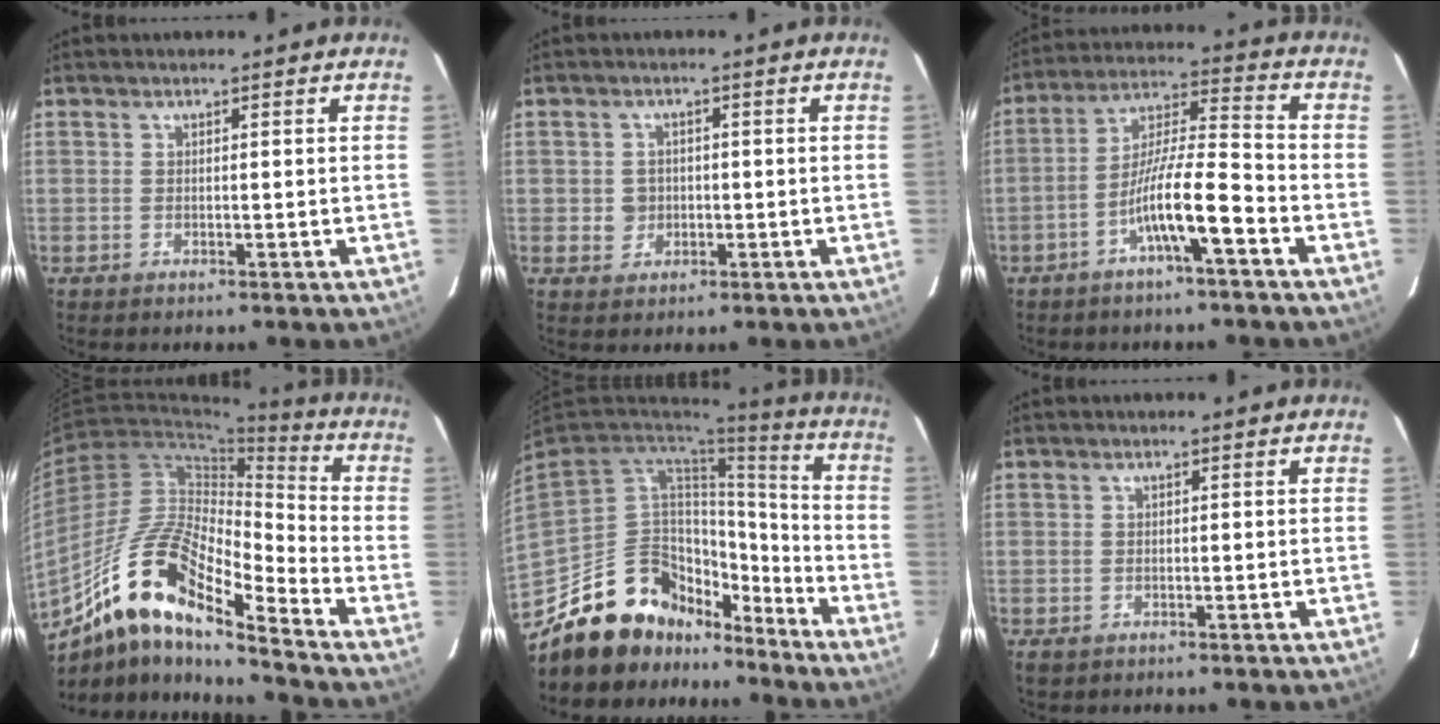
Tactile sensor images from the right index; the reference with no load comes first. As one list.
[{"total": 2.7, "force": [-0.3, 2.5, 0.9], "torque": [-0.011, 0.004, 0.001]}, {"total": 10.4, "force": [-4.9, 0.6, 9.2], "torque": [-0.170, 0.016, -0.089]}, {"total": 16.3, "force": [-10.5, 3.6, 11.9], "torque": [-0.229, 0.020, -0.183]}, {"total": 18.9, "force": [-14.8, 9.8, 6.3], "torque": [-0.116, 0.063, -0.239]}, {"total": 1.5, "force": [-0.6, 1.3, 0.4], "torque": [-0.012, 0.002, -0.003]}]